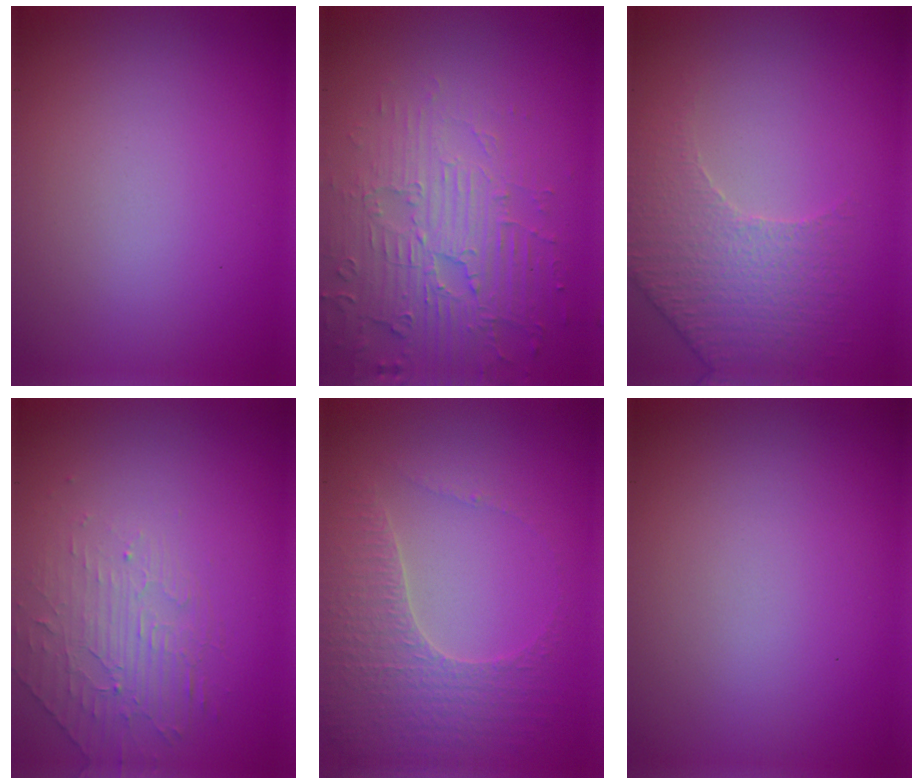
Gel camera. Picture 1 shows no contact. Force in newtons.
{"total": 4.1, "press": 4.1, "slide": 0.5}
{"total": 2.6, "press": 2.4, "slide": 1.0}
{"total": 2.1, "press": 1.2, "slide": 1.7}
{"total": 3.3, "press": 3.2, "slide": 0.8}
{"total": 0.0}